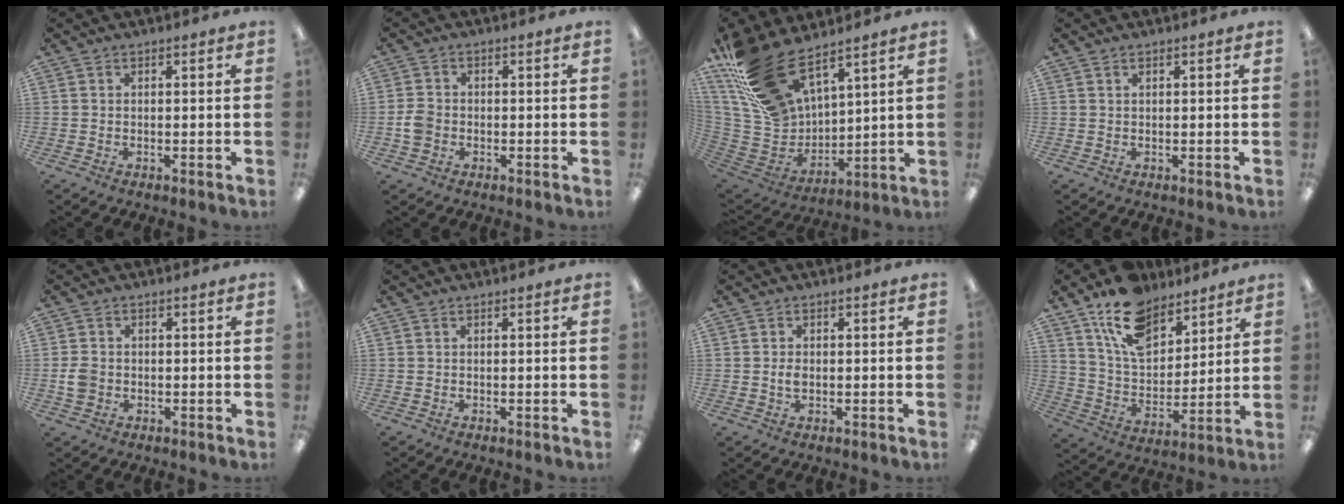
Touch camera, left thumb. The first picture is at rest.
{"total": 3.6, "force": [-0.9, 3.0, 1.8], "torque": [-0.030, 0.009, -0.016]}
{"total": 20.9, "force": [14.9, 10.1, 10.6], "torque": [-0.240, -0.081, 0.281]}
{"total": 0.7, "force": [0.5, 0.3, 0.4], "torque": [-0.011, 0.002, 0.008]}
{"total": 3.5, "force": [-0.5, 2.9, 1.8], "torque": [-0.023, 0.003, -0.009]}
{"total": 0.0}
{"total": 2.0, "force": [0.0, 1.3, 1.5], "torque": [-0.029, 0.002, -0.001]}
{"total": 15.6, "force": [11.1, 8.3, 7.2], "torque": [-0.130, -0.054, 0.205]}